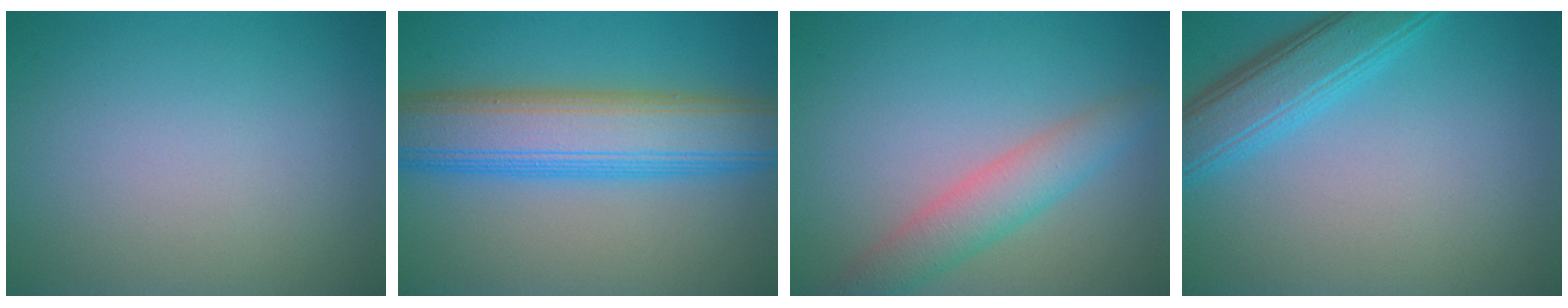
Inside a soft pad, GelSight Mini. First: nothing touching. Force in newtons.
{"total": 9.4, "press": 9.4, "slide": 0.3}
{"total": 3.9, "press": 3.9, "slide": 0.1}
{"total": 4.7, "press": 4.7, "slide": 0.1}